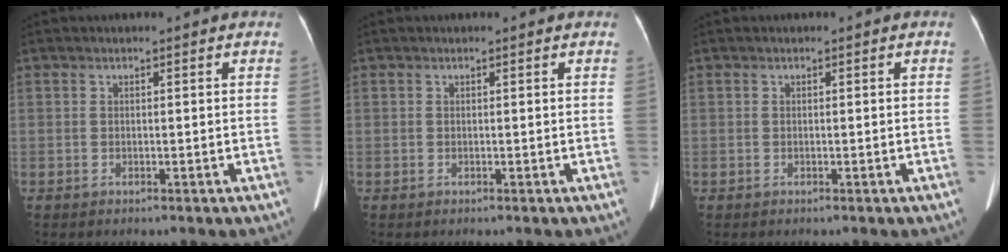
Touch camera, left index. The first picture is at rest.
{"total": 0.9, "force": [0.9, 0.1, 0.2], "torque": [-0.011, 0.008, 0.007]}
{"total": 0.0}